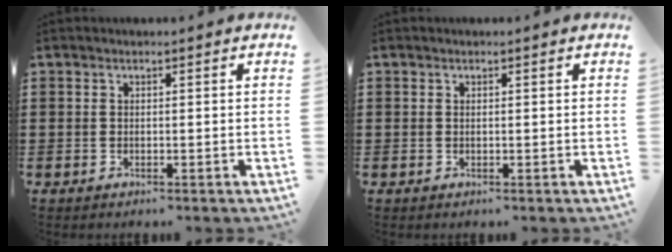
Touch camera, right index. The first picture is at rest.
{"total": 0.0}